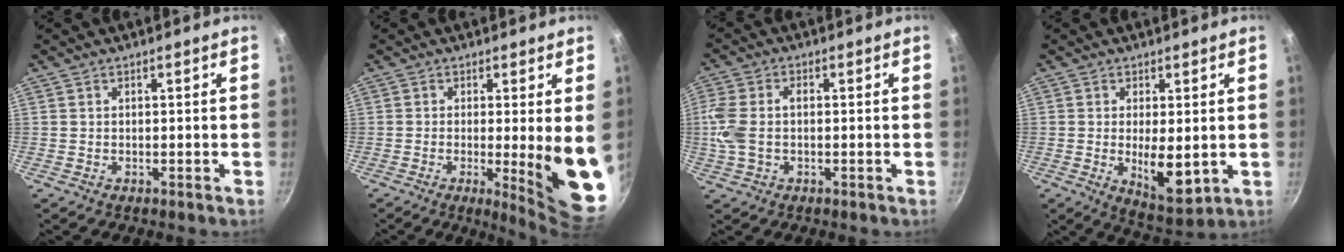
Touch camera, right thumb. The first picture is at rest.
{"total": 11.4, "force": [-1.0, 1.6, 11.3], "torque": [-0.140, -0.025, -0.008]}
{"total": 7.5, "force": [-0.2, 4.5, 5.9], "torque": [-0.135, 0.009, -0.013]}
{"total": 8.8, "force": [-0.4, 3.6, 8.1], "torque": [-0.115, -0.022, 0.009]}